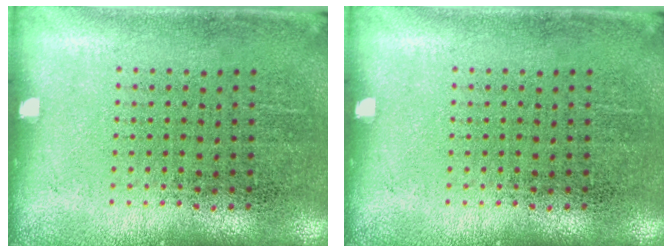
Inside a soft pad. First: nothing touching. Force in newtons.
{"total": 0.0}